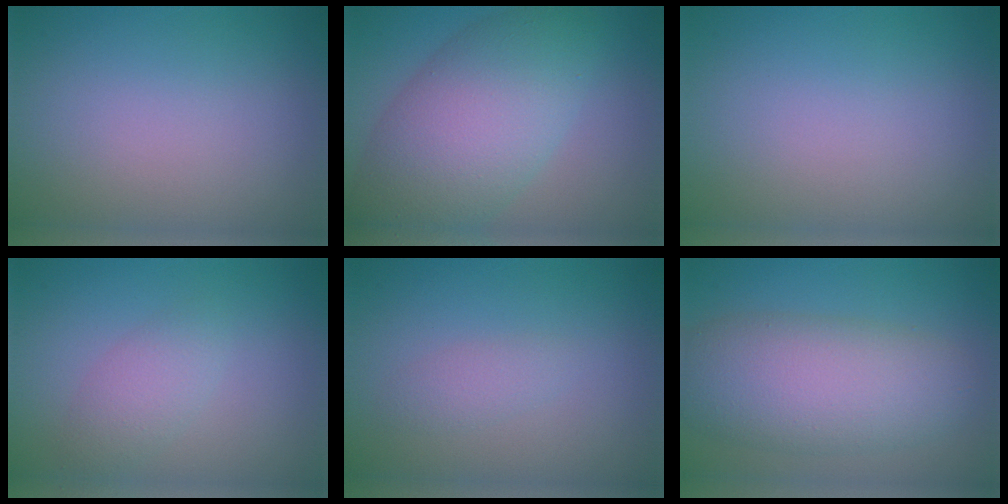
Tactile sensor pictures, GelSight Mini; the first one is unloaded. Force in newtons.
{"total": 9.3, "press": 9.3, "slide": 0.4}
{"total": 0.0}
{"total": 2.1, "press": 2.1, "slide": 0.1}
{"total": 1.2, "press": 1.2, "slide": 0.0}
{"total": 8.0, "press": 8.0, "slide": 0.5}